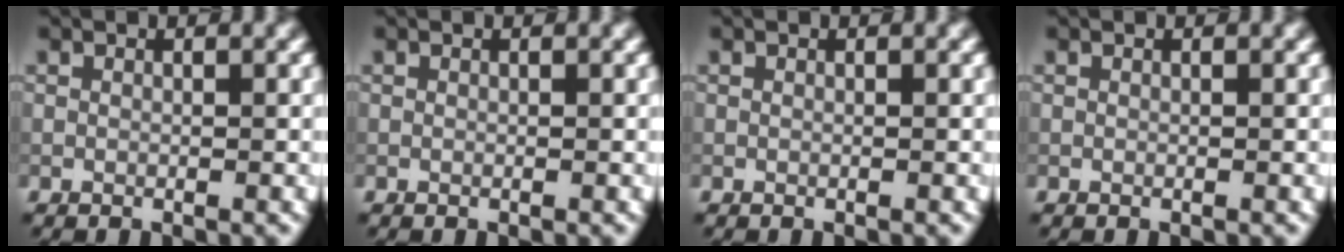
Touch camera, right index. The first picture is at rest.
{"total": 0.0}
{"total": 0.0}
{"total": 0.0}